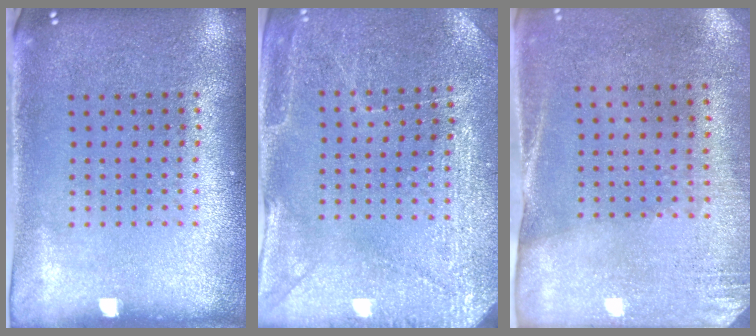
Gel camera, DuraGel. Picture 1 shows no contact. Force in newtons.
{"total": 2.9, "press": 2.8, "slide": 0.3}
{"total": 2.7, "press": 2.3, "slide": 1.3}